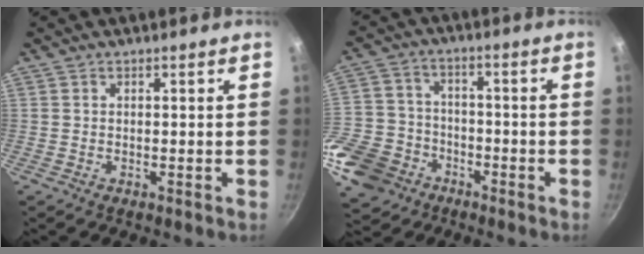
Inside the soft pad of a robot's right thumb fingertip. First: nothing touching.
{"total": 14.9, "force": [-8.0, 11.0, 5.8], "torque": [-0.121, 0.030, -0.149]}